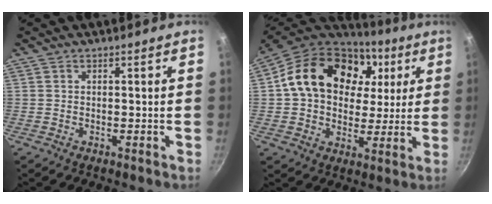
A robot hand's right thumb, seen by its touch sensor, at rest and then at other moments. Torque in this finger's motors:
{"motor_torque": [-1.09, 2.23, 0.52, -0.37, 0.30]}